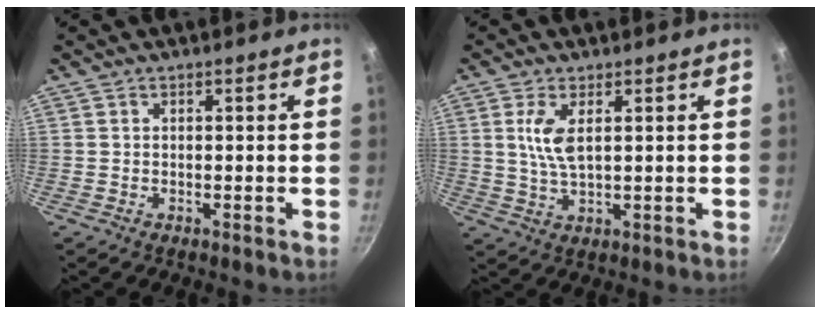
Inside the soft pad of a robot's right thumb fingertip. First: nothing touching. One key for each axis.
{"total": 5.6, "fx": 1.5, "fy": 2.2, "fz": 4.9, "tx": -0.101, "ty": -0.007, "tz": 0.032}